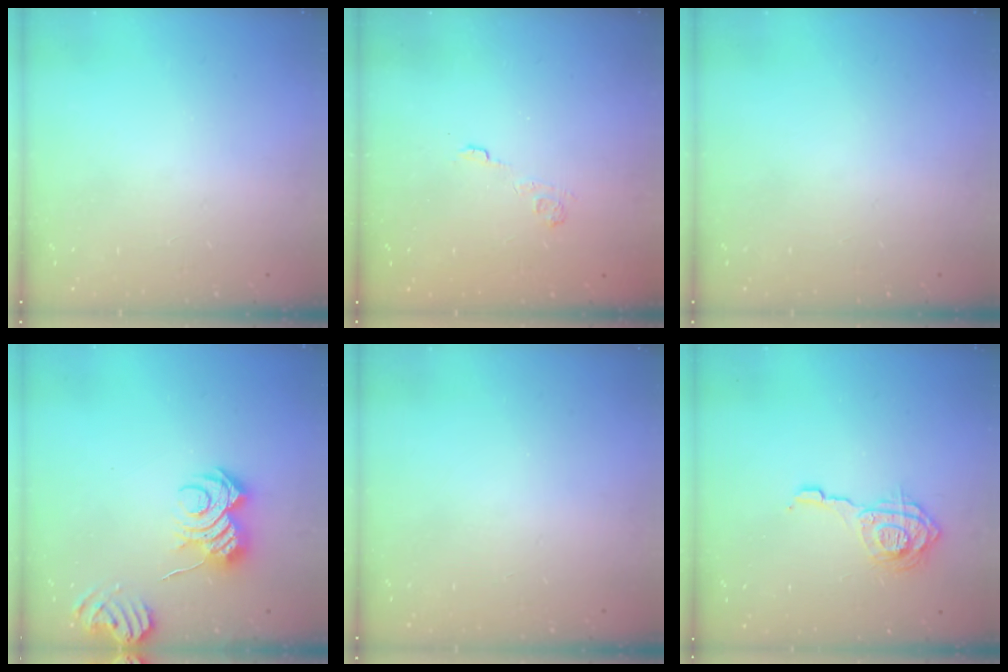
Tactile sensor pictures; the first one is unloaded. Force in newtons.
{"total": 2.5, "press": 2.1, "slide": 1.4}
{"total": 0.0}
{"total": 8.5, "press": 8.5, "slide": 1.0}
{"total": 0.0}
{"total": 11.2, "press": 11.1, "slide": 1.2}